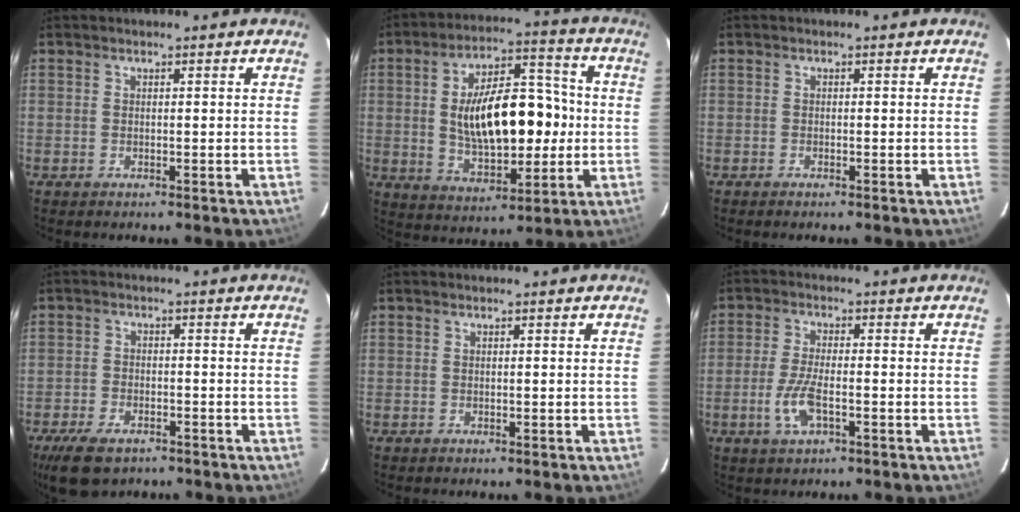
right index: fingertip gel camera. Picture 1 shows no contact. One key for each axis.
{"total": 17.7, "fx": -0.4, "fy": 8.8, "fz": 15.3, "tx": -0.264, "ty": 0.019, "tz": 0.008}
{"total": 0.5, "fx": -0.5, "fy": 0.0, "fz": 0.2, "tx": -0.001, "ty": -0.001, "tz": -0.010}
{"total": 8.8, "fx": -6.2, "fy": 4.3, "fz": 4.6, "tx": -0.119, "ty": -0.016, "tz": -0.109}
{"total": 0.0}
{"total": 6.2, "fx": -2.2, "fy": 2.0, "fz": 5.5, "tx": -0.121, "ty": -0.005, "tz": -0.043}